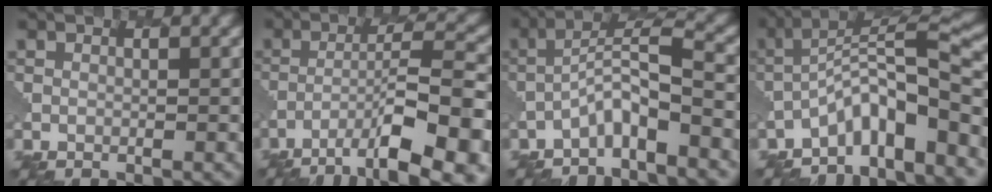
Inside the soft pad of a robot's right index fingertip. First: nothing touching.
{"total": 10.4, "force": [-6.0, 2.2, 8.2], "torque": [-0.124, 0.016, -0.092]}
{"total": 4.1, "force": [-2.5, 0.7, 3.2], "torque": [-0.062, 0.014, -0.056]}
{"total": 7.8, "force": [-4.7, 1.8, 6.0], "torque": [-0.092, 0.015, -0.088]}